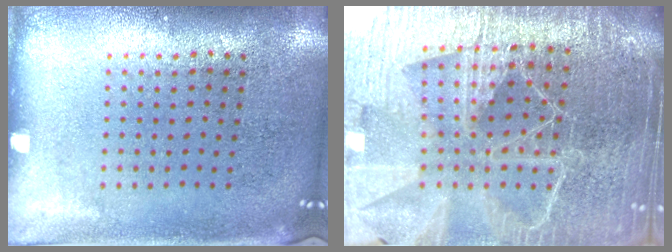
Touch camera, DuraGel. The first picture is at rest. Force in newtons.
{"total": 6.1, "press": 5.3, "slide": 3.0}